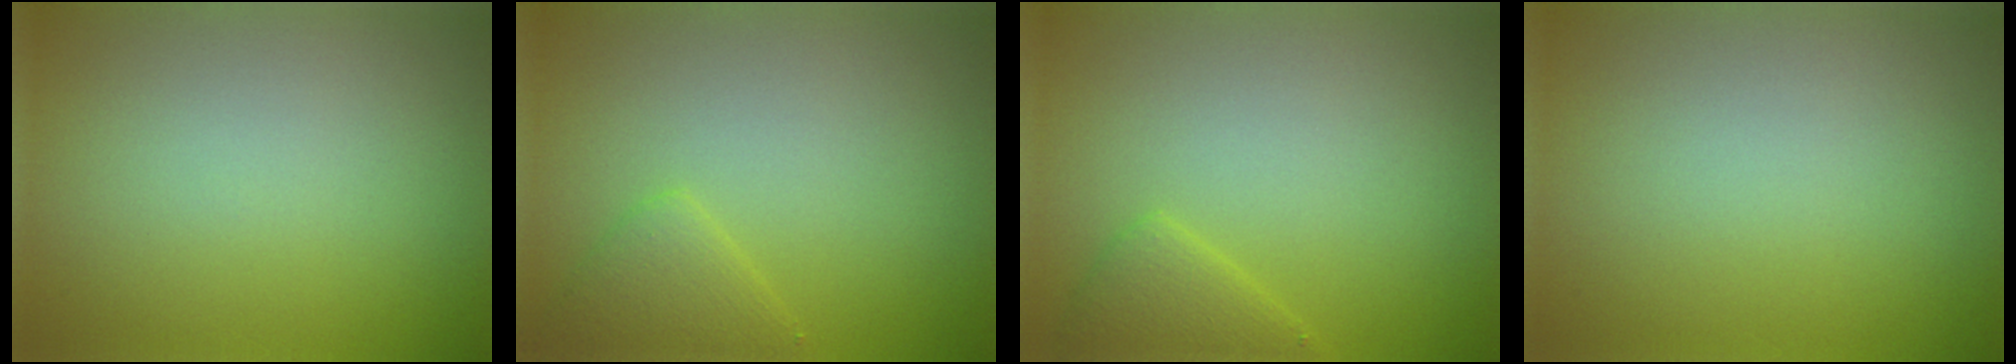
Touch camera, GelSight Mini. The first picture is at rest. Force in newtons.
{"total": 2.2, "press": 2.2, "slide": 0.2}
{"total": 2.3, "press": 2.3, "slide": 0.1}
{"total": 0.0}